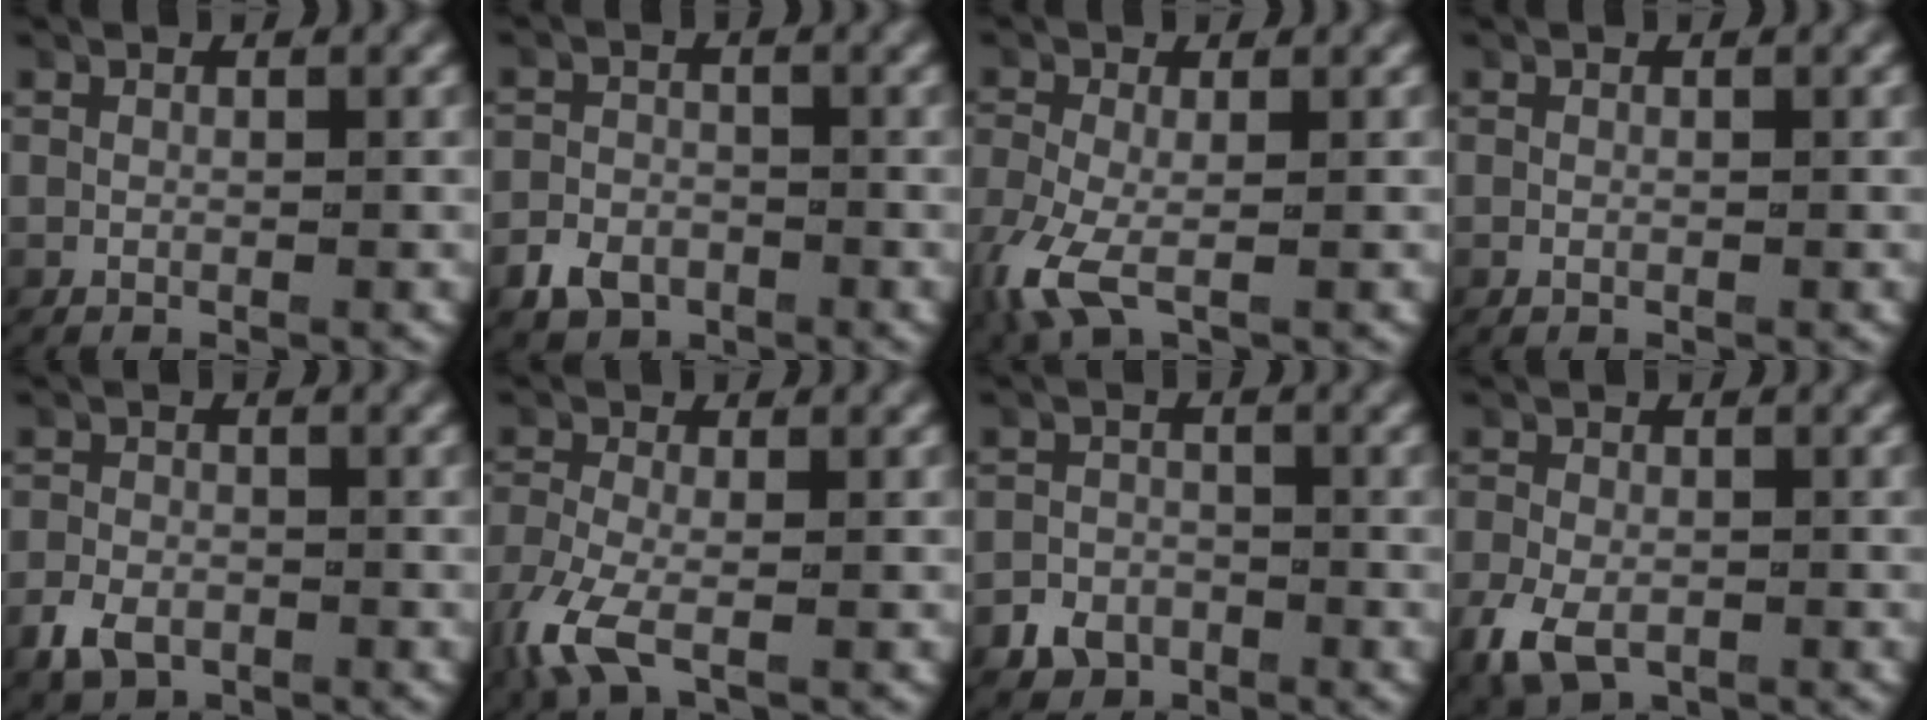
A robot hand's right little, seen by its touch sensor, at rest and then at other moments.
{"total": 3.0, "force": [-2.1, 2.1, 0.5], "torque": [-0.011, -0.011, -0.036]}
{"total": 3.4, "force": [-1.4, 1.9, 2.5], "torque": [-0.083, -0.024, -0.015]}
{"total": 0.0}
{"total": 3.1, "force": [-2.0, 2.2, 1.0], "torque": [-0.029, -0.013, -0.031]}
{"total": 3.4, "force": [-1.7, 1.7, 2.4], "torque": [-0.074, -0.018, -0.024]}
{"total": 3.0, "force": [-2.1, 2.1, 0.1], "torque": [0.004, -0.011, -0.037]}
{"total": 4.6, "force": [-2.1, 3.2, 2.4], "torque": [-0.069, -0.028, -0.023]}